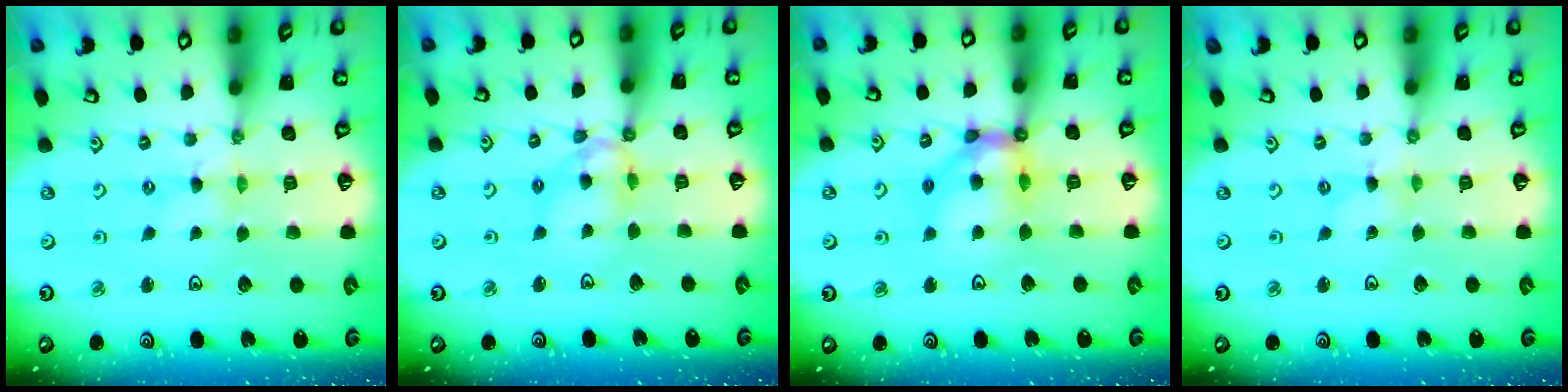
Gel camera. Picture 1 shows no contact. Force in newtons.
{"total": 8.6, "press": 8.5, "slide": 1.0}
{"total": 12.5, "press": 12.4, "slide": 1.6}
{"total": 0.0}